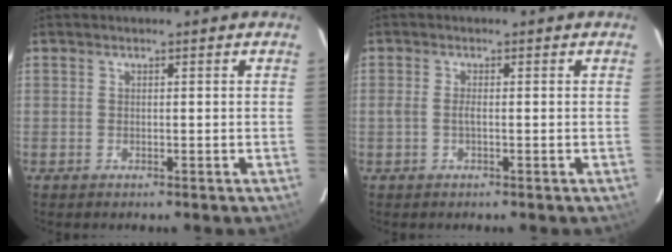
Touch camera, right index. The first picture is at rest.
{"total": 1.4, "force": [-0.3, 0.1, 1.3], "torque": [-0.027, 0.001, -0.009]}